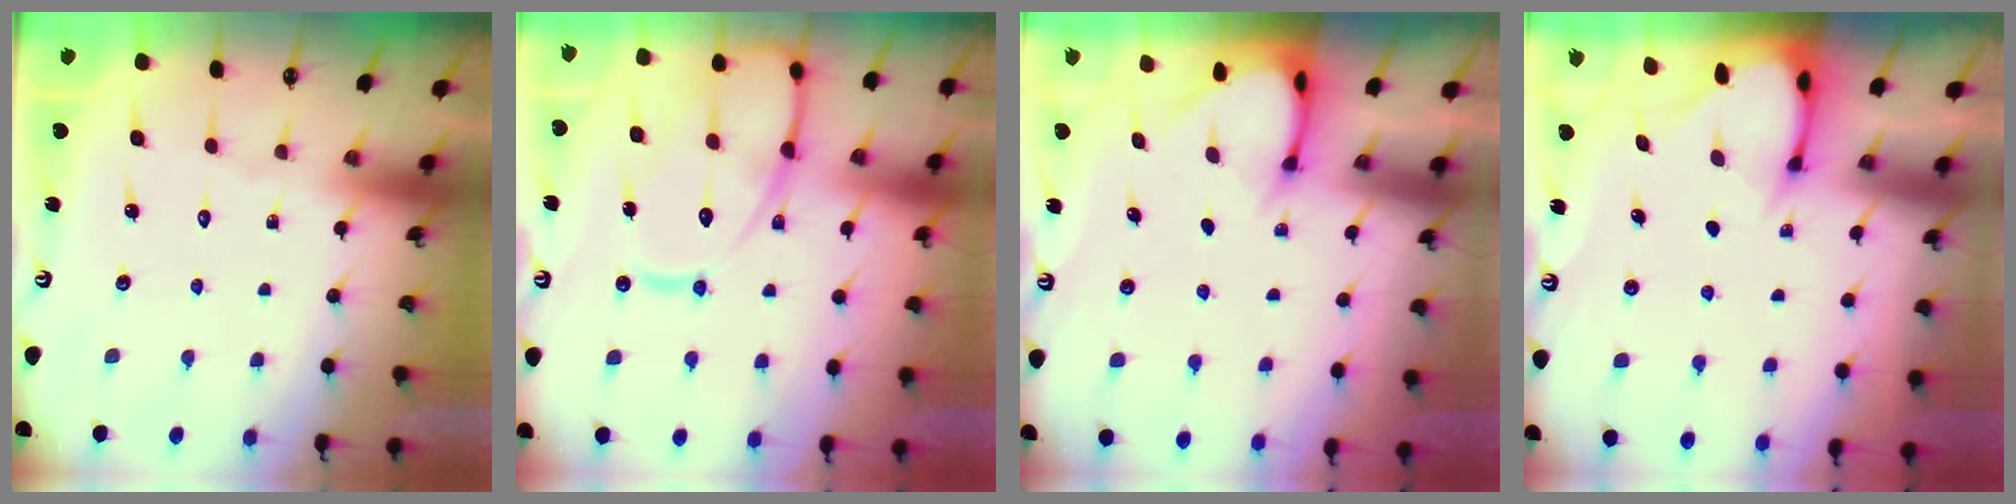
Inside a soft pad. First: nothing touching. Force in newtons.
{"total": 15.7, "press": 15.7, "slide": 1.4}
{"total": 3.1, "press": 3.1, "slide": 0.2}
{"total": 2.7, "press": 2.7, "slide": 0.3}